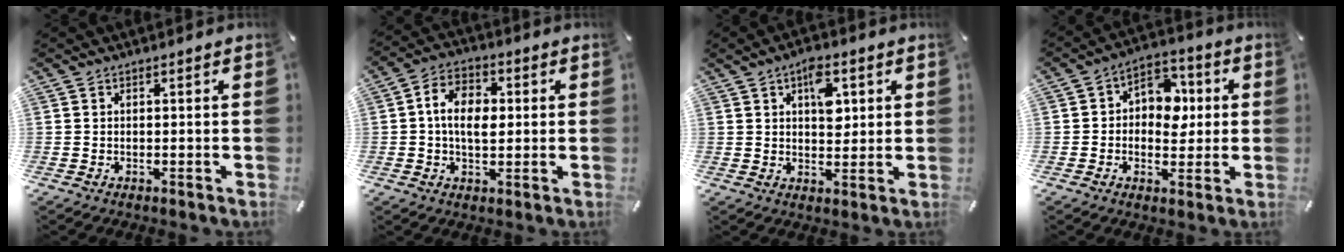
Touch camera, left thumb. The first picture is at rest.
{"total": 8.9, "force": [0.3, 6.0, 6.6], "torque": [-0.114, 0.011, 0.006]}
{"total": 7.9, "force": [2.7, 5.0, 5.6], "torque": [-0.066, -0.004, 0.040]}
{"total": 8.7, "force": [0.1, 7.0, 5.1], "torque": [-0.072, 0.009, 0.002]}